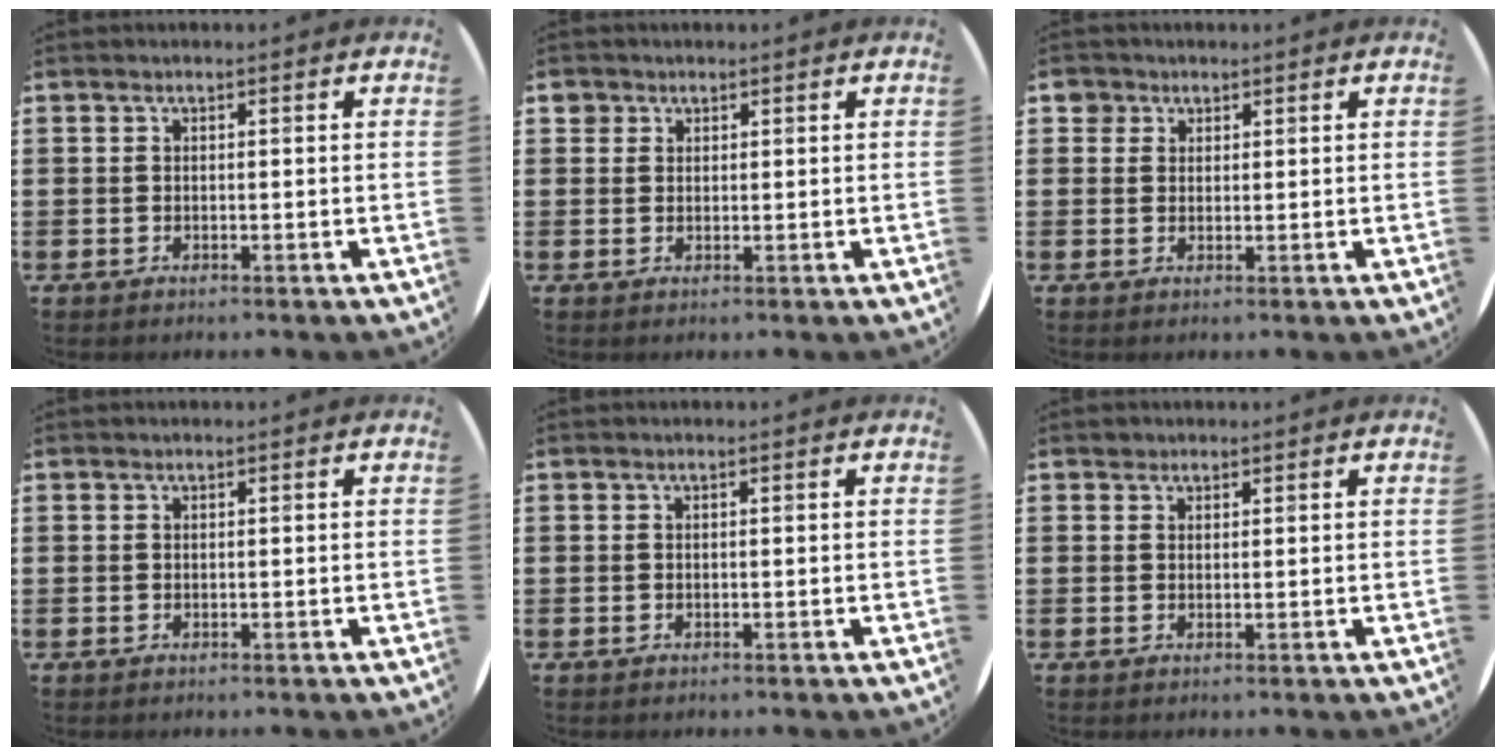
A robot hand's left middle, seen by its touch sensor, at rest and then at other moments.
{"total": 1.6, "force": [1.2, 1.1, 0.1], "torque": [0.006, 0.001, 0.023]}
{"total": 2.2, "force": [1.5, 1.5, 0.1], "torque": [0.011, 0.001, 0.026]}
{"total": 0.0}
{"total": 0.0}
{"total": 0.9, "force": [0.8, 0.5, -0.1], "torque": [0.002, 0.003, 0.015]}